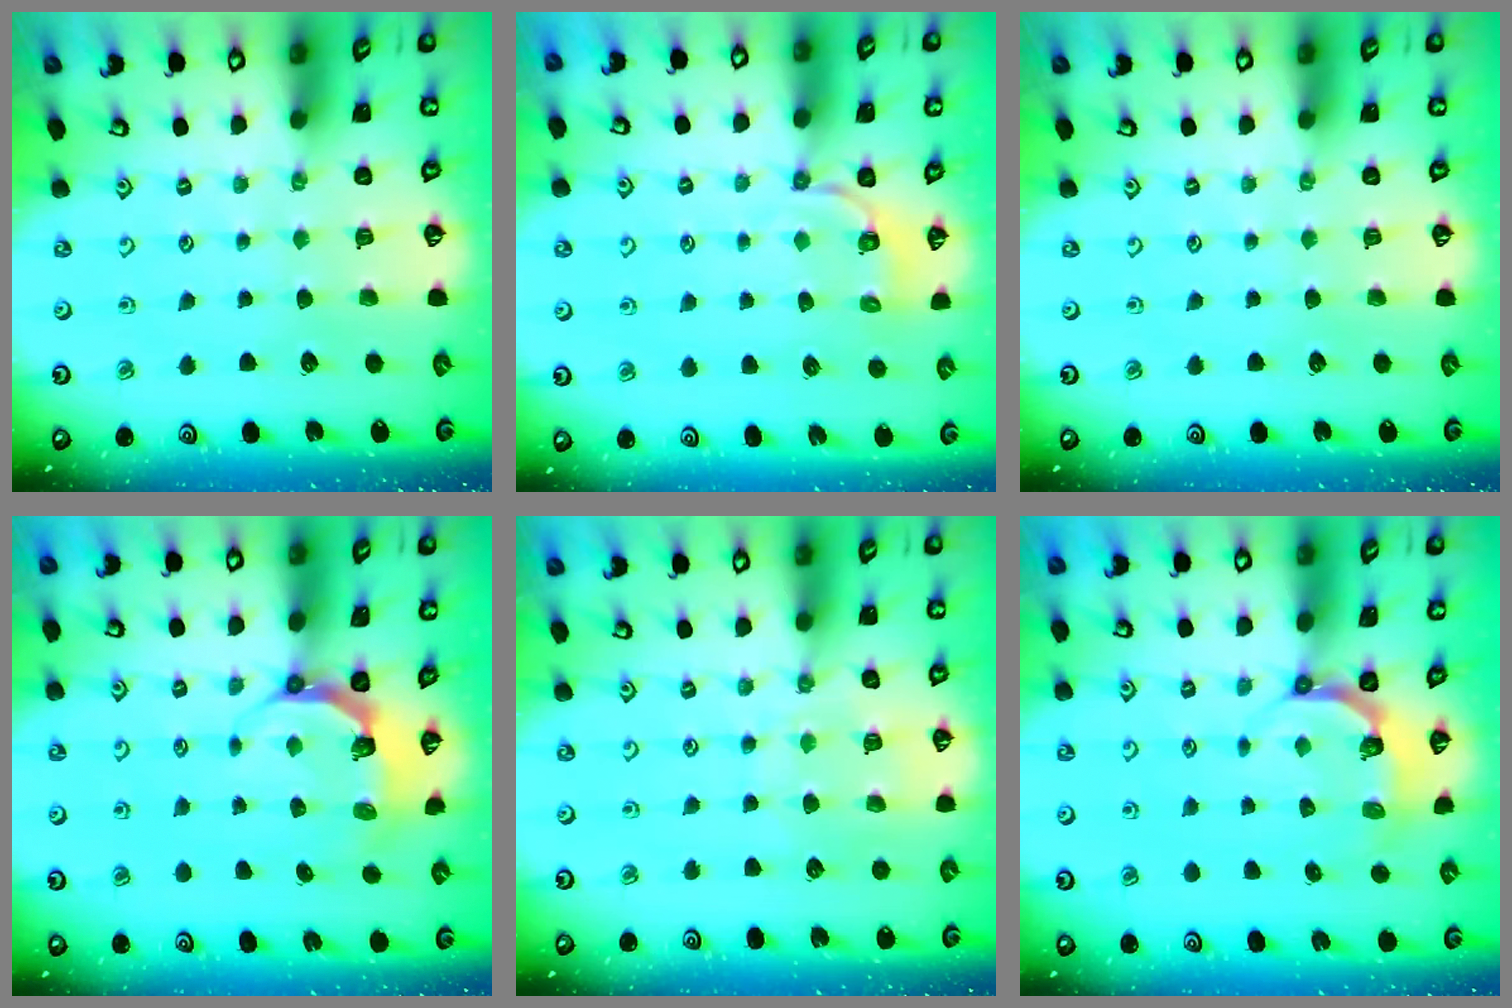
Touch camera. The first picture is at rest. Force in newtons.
{"total": 3.7, "press": 2.7, "slide": 2.5}
{"total": 0.0}
{"total": 6.2, "press": 5.0, "slide": 3.6}
{"total": 8.9, "press": 8.9, "slide": 0.5}
{"total": 5.6, "press": 4.6, "slide": 3.1}